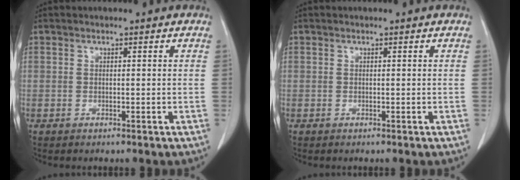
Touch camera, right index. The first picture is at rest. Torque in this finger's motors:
{"motor_torque": [0.00, 0.00, 0.00, 0.00]}